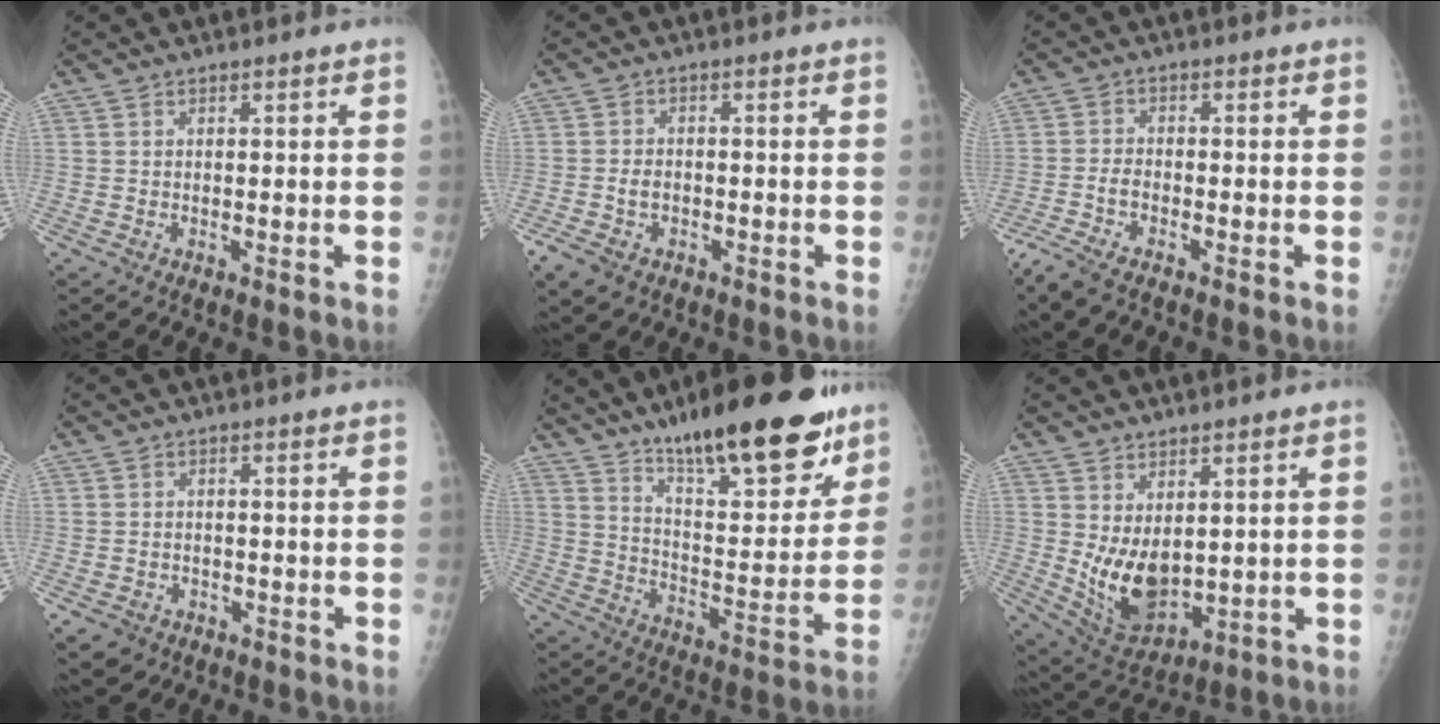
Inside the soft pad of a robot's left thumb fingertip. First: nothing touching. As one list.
[{"total": 5.7, "force": [-2.5, 4.0, 3.3], "torque": [-0.069, 0.009, -0.037]}, {"total": 5.6, "force": [-3.9, 1.8, 3.6], "torque": [-0.096, 0.007, -0.078]}, {"total": 4.7, "force": [-2.6, 3.7, 1.2], "torque": [-0.013, 0.012, -0.033]}, {"total": 24.5, "force": [17.0, 7.2, 16.2], "torque": [-0.201, -0.079, 0.264]}, {"total": 10.4, "force": [1.2, 6.4, 8.0], "torque": [-0.120, -0.028, 0.048]}]